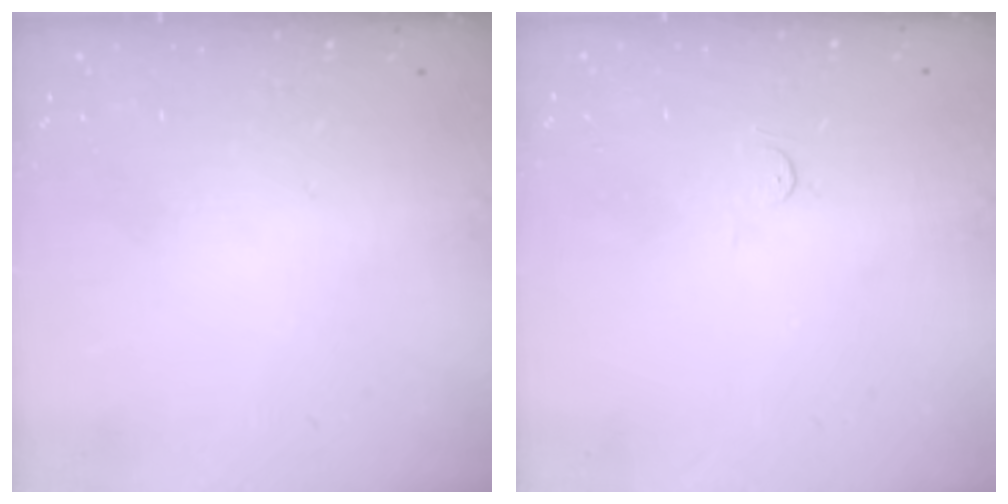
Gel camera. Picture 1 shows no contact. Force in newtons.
{"total": 3.4, "press": 3.4, "slide": 0.4}